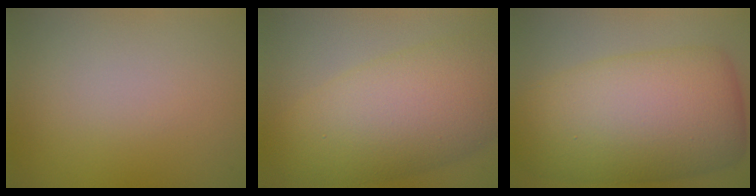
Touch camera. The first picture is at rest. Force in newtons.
{"total": 9.9, "press": 9.9, "slide": 0.1}
{"total": 12.7, "press": 12.7, "slide": 0.2}